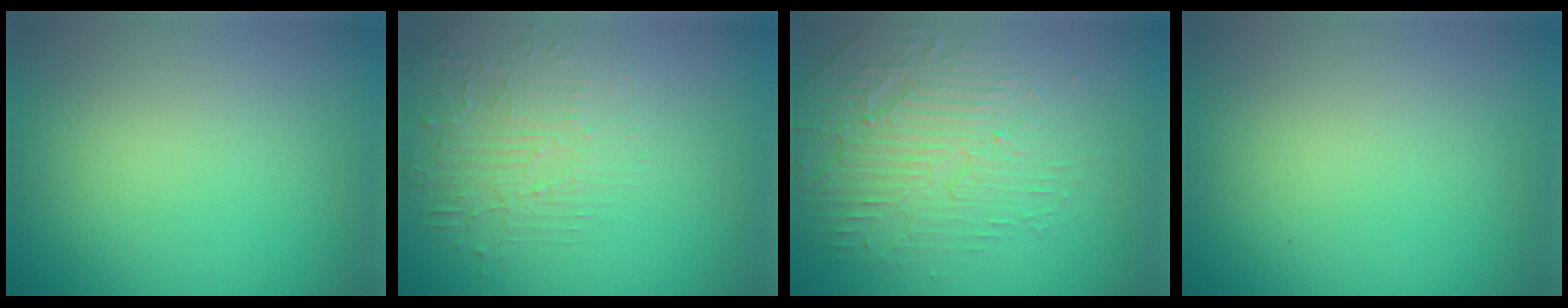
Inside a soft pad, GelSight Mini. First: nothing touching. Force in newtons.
{"total": 2.1, "press": 1.3, "slide": 1.7}
{"total": 4.5, "press": 3.9, "slide": 2.3}
{"total": 0.0}